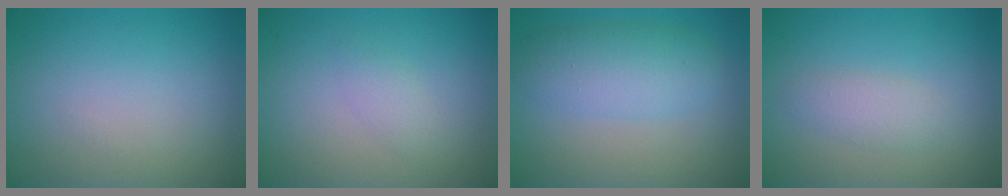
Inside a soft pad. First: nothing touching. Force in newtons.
{"total": 1.2, "press": 1.2, "slide": 0.1}
{"total": 4.3, "press": 4.3, "slide": 0.1}
{"total": 1.9, "press": 1.9, "slide": 0.0}